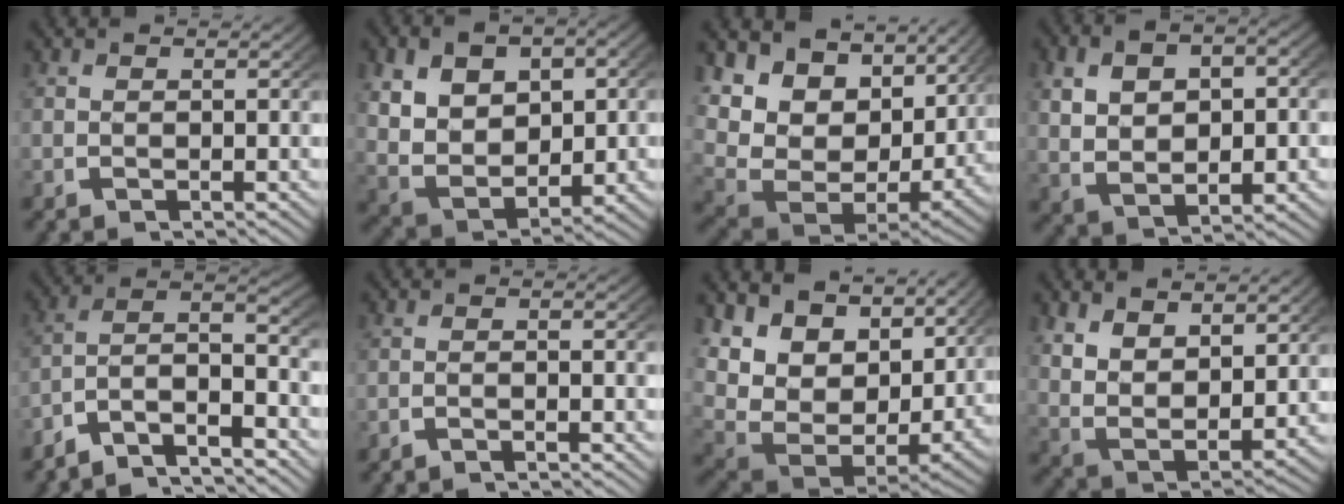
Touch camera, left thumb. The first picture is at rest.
{"total": 11.6, "force": [-0.3, 8.9, 7.5], "torque": [-0.177, -0.047, 0.011]}
{"total": 14.9, "force": [1.9, 10.5, 10.4], "torque": [-0.211, -0.028, 0.034]}
{"total": 7.9, "force": [0.1, 5.6, 5.5], "torque": [-0.109, -0.024, 0.019]}
{"total": 10.7, "force": [-3.1, 7.2, 7.2], "torque": [-0.138, -0.024, -0.060]}
{"total": 1.3, "force": [-1.2, 0.1, 0.5], "torque": [-0.008, 0.002, -0.028]}
{"total": 13.5, "force": [1.8, 9.1, 9.8], "torque": [-0.204, -0.041, 0.041]}
{"total": 7.8, "force": [0.9, 5.7, 5.3], "torque": [-0.135, -0.036, 0.028]}